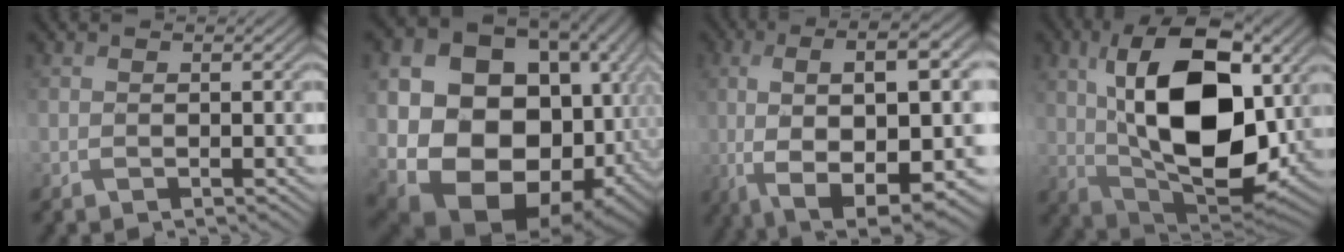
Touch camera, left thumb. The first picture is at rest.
{"total": 23.1, "force": [-1.1, 18.5, 13.8], "torque": [-0.290, -0.039, -0.004]}
{"total": 14.6, "force": [-1.0, 5.1, 13.7], "torque": [-0.257, -0.004, -0.004]}
{"total": 17.2, "force": [2.9, 9.7, 13.9], "torque": [-0.260, 0.005, 0.055]}